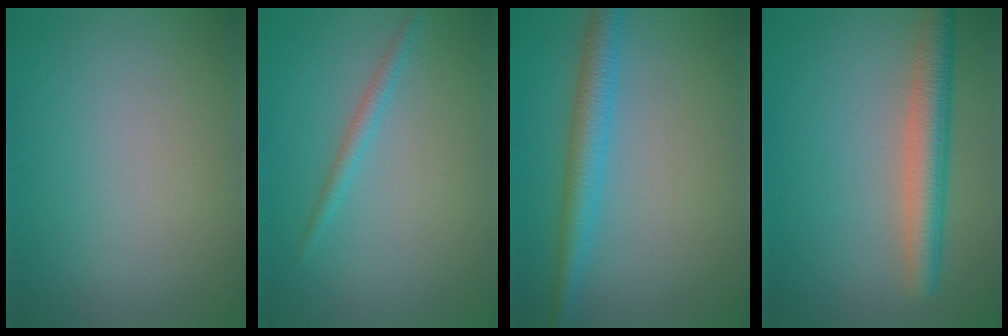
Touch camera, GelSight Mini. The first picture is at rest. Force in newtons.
{"total": 1.4, "press": 1.4, "slide": 0.1}
{"total": 3.6, "press": 3.6, "slide": 0.1}
{"total": 4.7, "press": 4.7, "slide": 0.3}